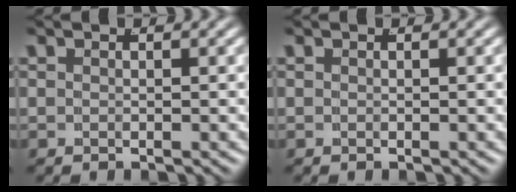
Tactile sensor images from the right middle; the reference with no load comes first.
{"total": 0.0}